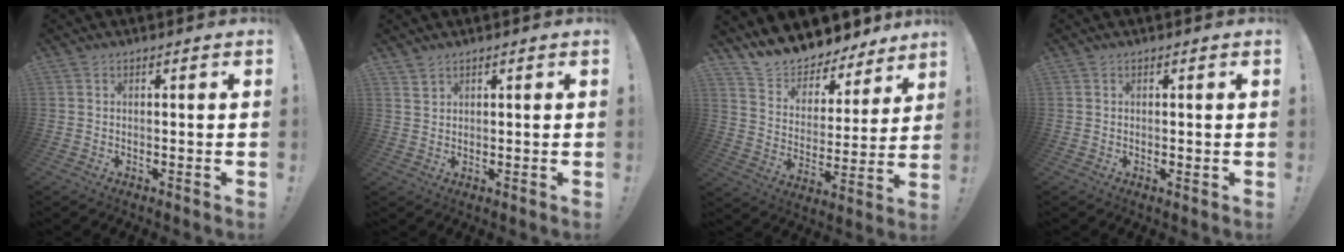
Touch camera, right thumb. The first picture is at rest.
{"total": 2.1, "force": [1.8, 0.9, 0.4], "torque": [0.003, -0.017, 0.032]}
{"total": 11.9, "force": [11.4, 3.3, 1.2], "torque": [-0.049, -0.106, 0.205]}
{"total": 0.5, "force": [0.1, 0.3, 0.4], "torque": [-0.004, -0.001, 0.001]}